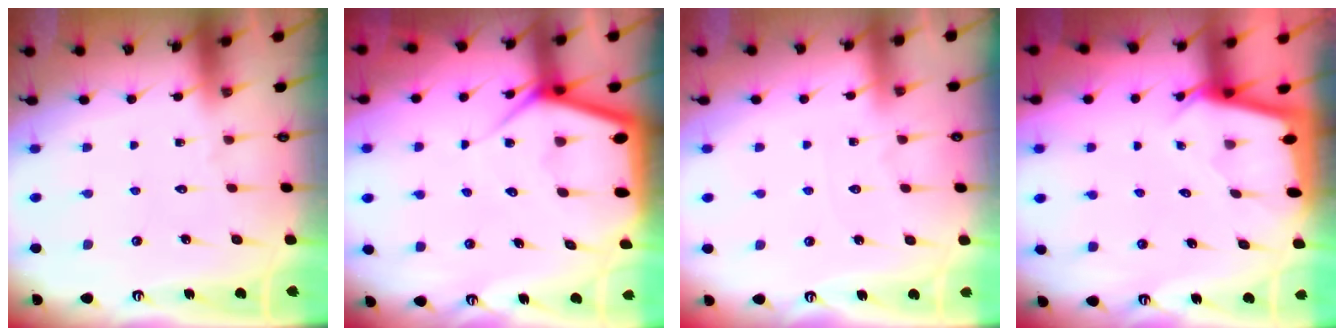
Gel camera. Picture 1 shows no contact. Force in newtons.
{"total": 8.1, "press": 8.1, "slide": 0.7}
{"total": 1.6, "press": 1.5, "slide": 0.3}
{"total": 2.3, "press": 2.3, "slide": 0.1}